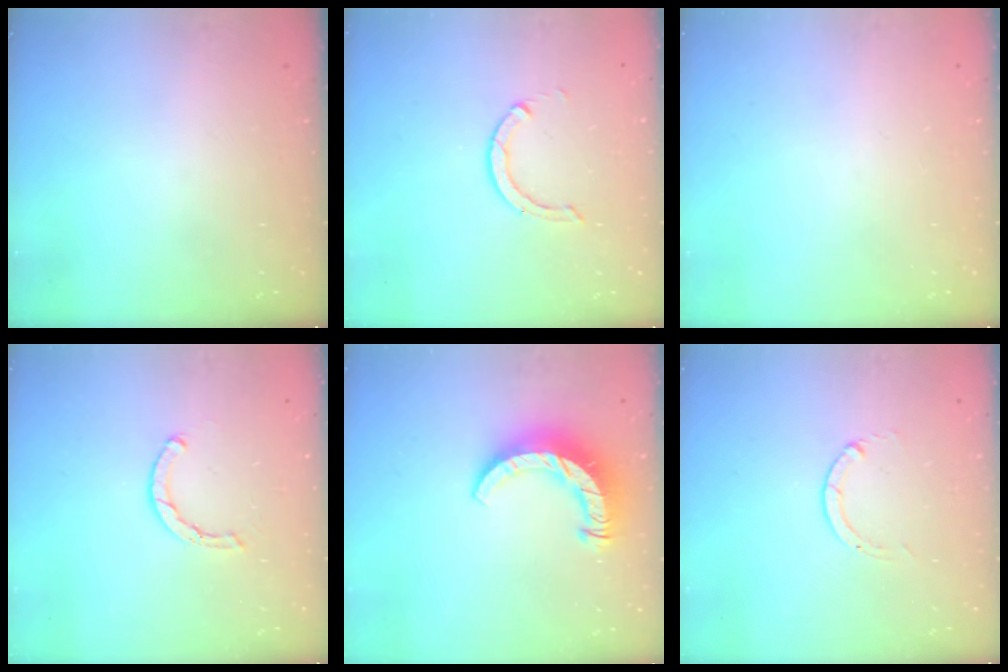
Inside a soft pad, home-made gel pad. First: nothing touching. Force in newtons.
{"total": 3.2, "press": 3.2, "slide": 0.4}
{"total": 0.0}
{"total": 1.6, "press": 1.6, "slide": 0.1}
{"total": 10.5, "press": 10.5, "slide": 1.2}
{"total": 0.0}